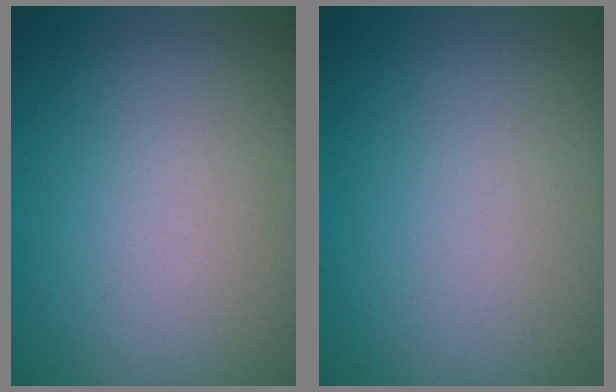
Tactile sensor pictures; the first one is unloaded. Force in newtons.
{"total": 0.0}